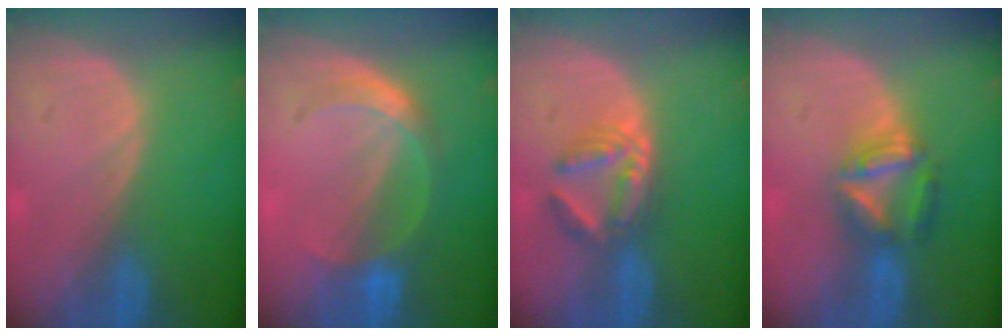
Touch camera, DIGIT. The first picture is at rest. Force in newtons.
{"total": 5.3, "press": 5.2, "slide": 1.2}
{"total": 6.0, "press": 5.4, "slide": 2.7}
{"total": 6.0, "press": 5.9, "slide": 1.0}